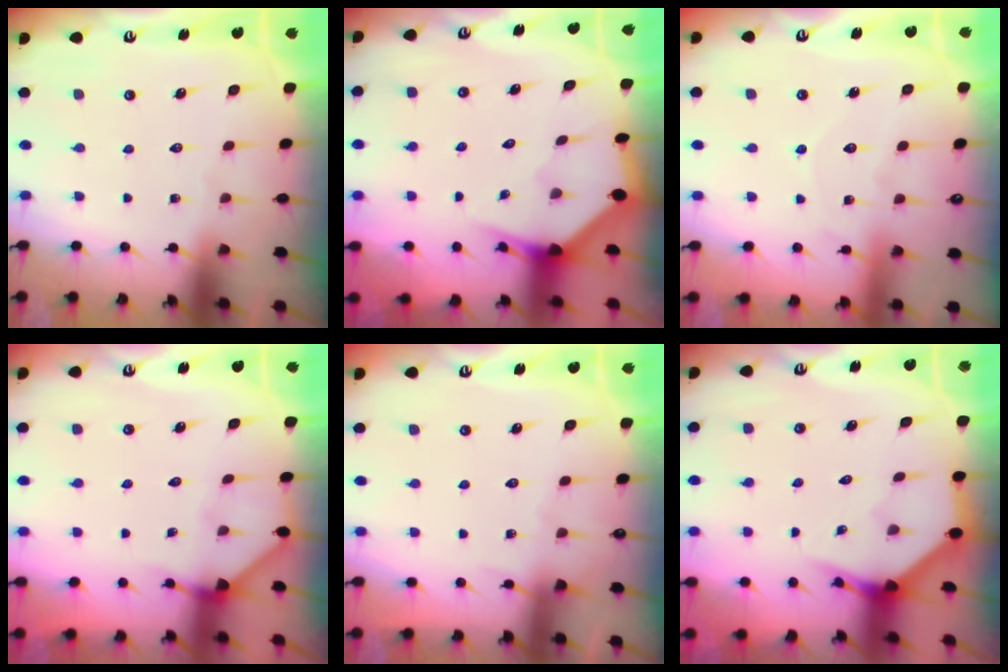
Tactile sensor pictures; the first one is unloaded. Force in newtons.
{"total": 2.6, "press": 2.6, "slide": 0.1}
{"total": 5.9, "press": 5.8, "slide": 0.5}
{"total": 3.2, "press": 3.1, "slide": 0.4}
{"total": 1.9, "press": 1.9, "slide": 0.3}
{"total": 3.9, "press": 3.9, "slide": 0.4}